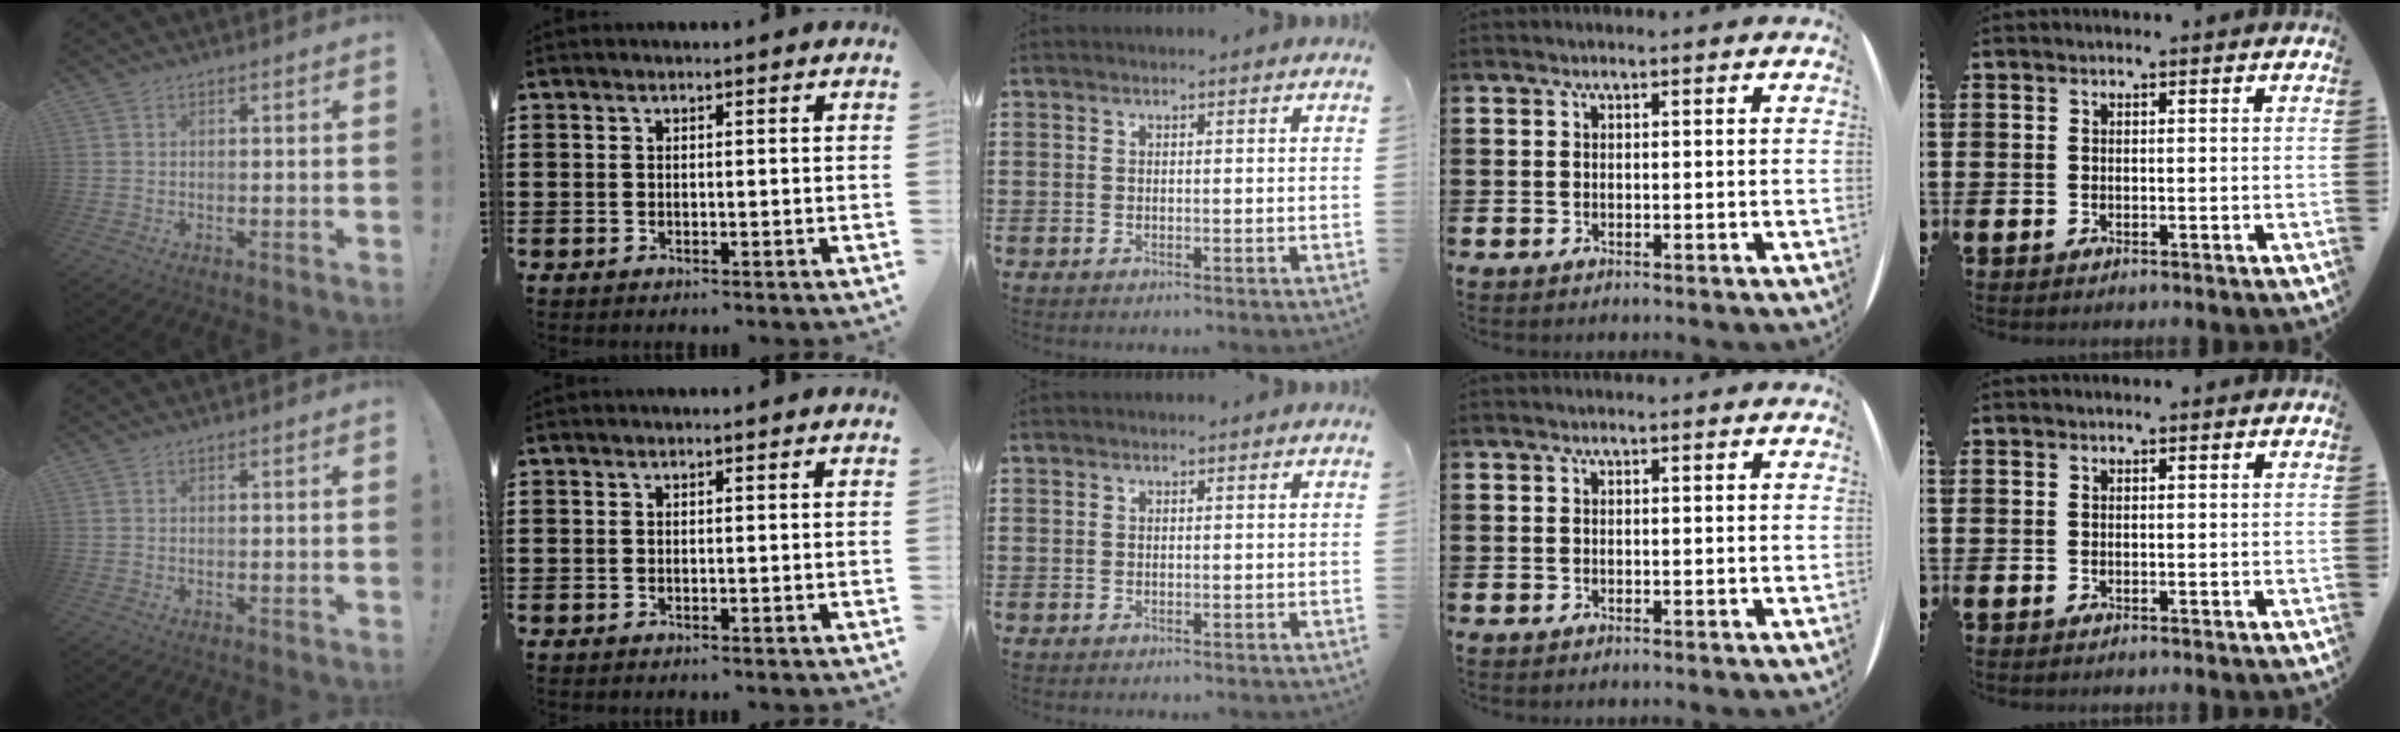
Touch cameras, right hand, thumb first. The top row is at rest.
{}